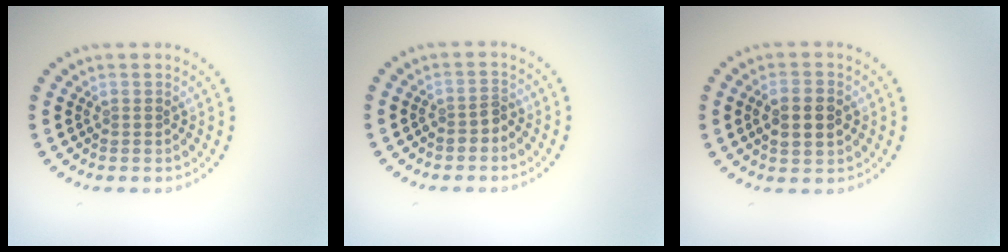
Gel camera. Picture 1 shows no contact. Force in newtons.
{"total": 1.2, "press": 1.0, "slide": 0.7}
{"total": 3.2, "press": 3.2, "slide": 0.3}